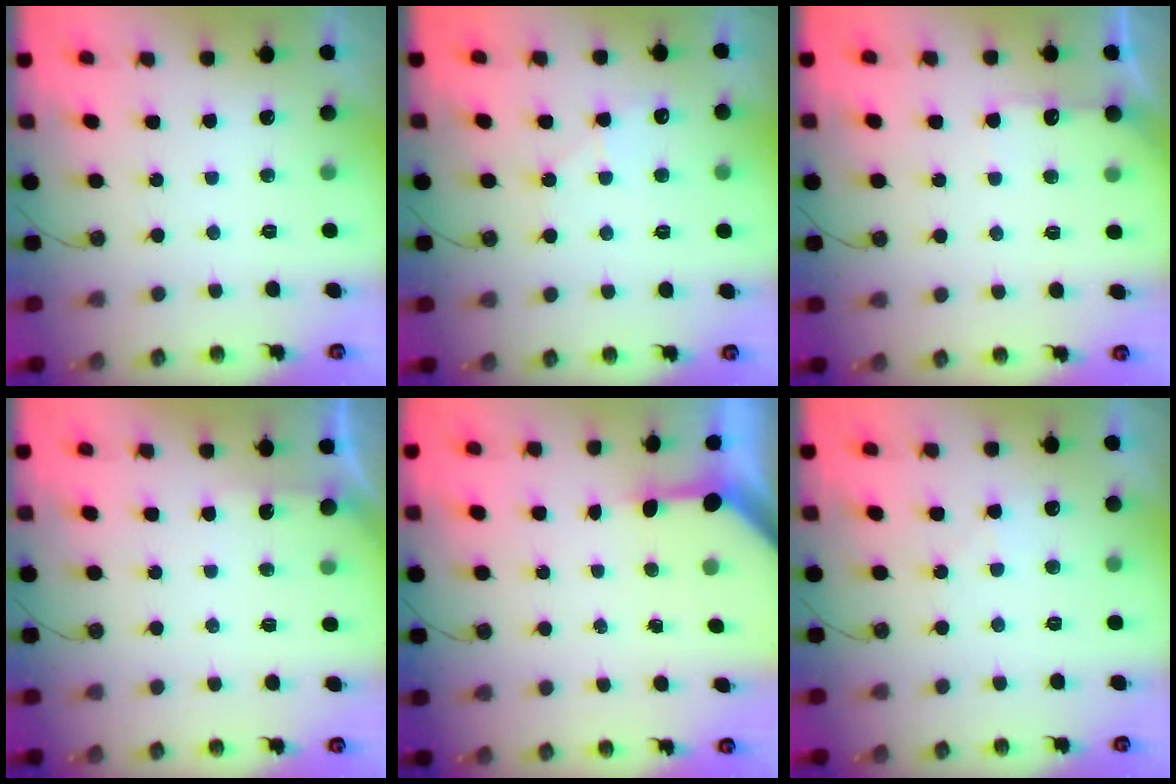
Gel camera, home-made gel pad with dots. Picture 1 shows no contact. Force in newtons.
{"total": 5.9, "press": 5.9, "slide": 0.7}
{"total": 4.7, "press": 4.7, "slide": 0.6}
{"total": 2.1, "press": 2.1, "slide": 0.2}
{"total": 3.4, "press": 3.4, "slide": 0.3}
{"total": 3.4, "press": 3.3, "slide": 0.6}